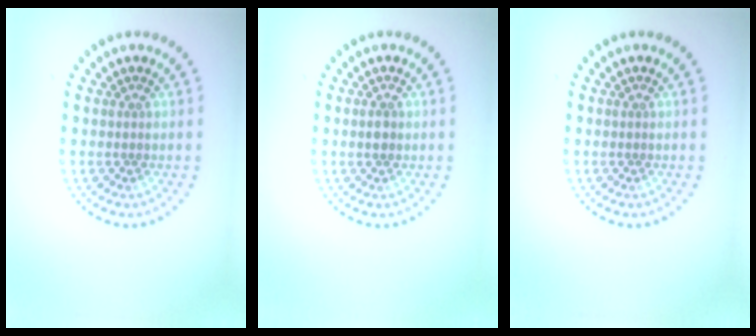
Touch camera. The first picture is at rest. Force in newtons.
{"total": 1.3, "press": 1.3, "slide": 0.0}
{"total": 0.0}